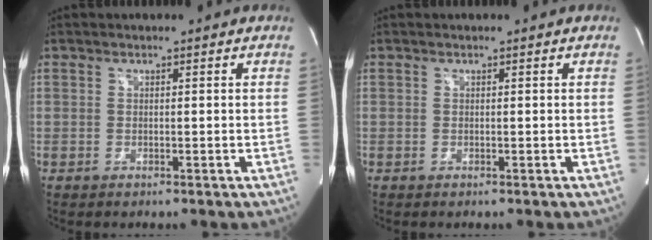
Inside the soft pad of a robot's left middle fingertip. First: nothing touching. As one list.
[{"total": 0.0}]